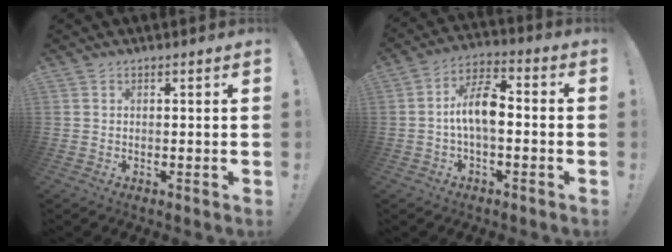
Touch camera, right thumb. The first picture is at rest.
{"total": 10.4, "force": [-1.0, 4.8, 9.2], "torque": [-0.162, 0.014, -0.014]}